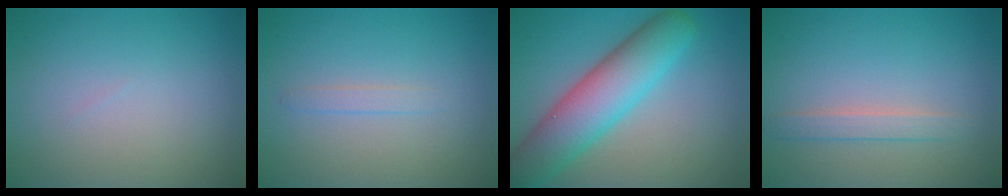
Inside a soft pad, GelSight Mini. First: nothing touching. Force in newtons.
{"total": 0.9, "press": 0.9, "slide": 0.1}
{"total": 8.1, "press": 8.1, "slide": 0.5}
{"total": 1.8, "press": 1.8, "slide": 0.2}